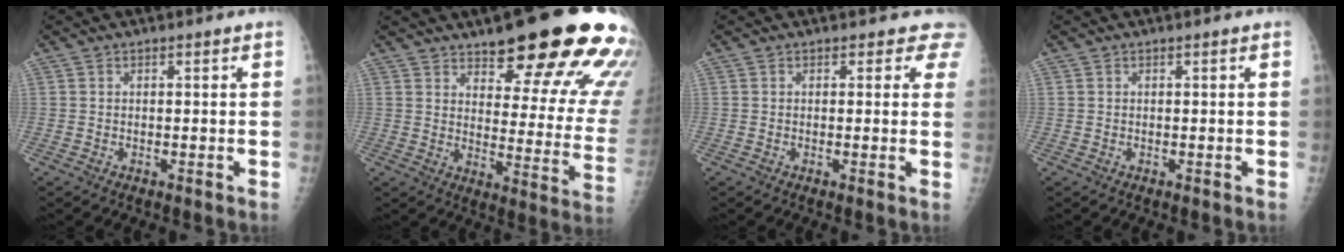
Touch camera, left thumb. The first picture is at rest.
{"total": 24.0, "force": [16.0, 6.5, 16.7], "torque": [-0.177, -0.078, 0.207]}
{"total": 2.8, "force": [2.3, 1.6, 0.2], "torque": [0.030, -0.011, 0.002]}
{"total": 0.0}